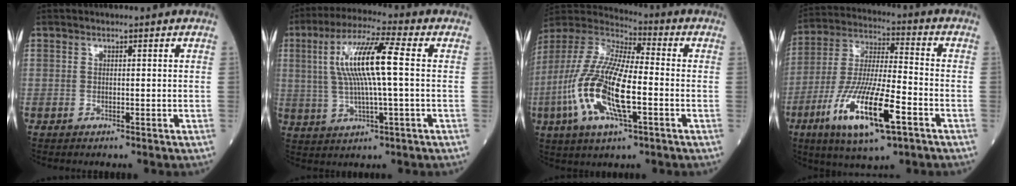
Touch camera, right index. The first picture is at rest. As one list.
[{"total": 11.8, "force": [1.7, 0.9, 11.6], "torque": [-0.232, 0.017, 0.030]}, {"total": 17.3, "force": [-4.5, 4.5, 16.2], "torque": [-0.347, -0.010, -0.087]}, {"total": 16.9, "force": [-7.3, 2.9, 14.9], "torque": [-0.297, -0.023, -0.127]}]